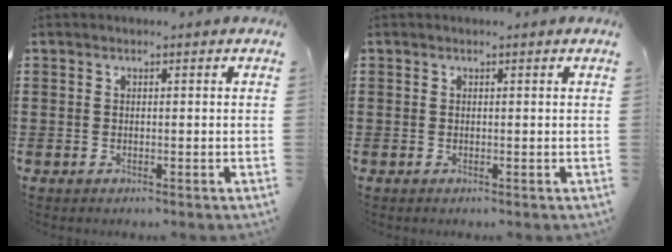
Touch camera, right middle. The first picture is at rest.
{"total": 0.0}